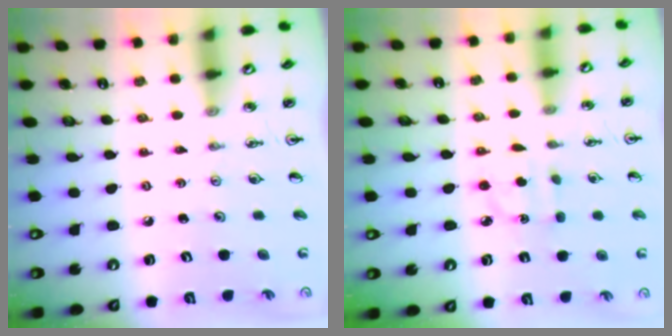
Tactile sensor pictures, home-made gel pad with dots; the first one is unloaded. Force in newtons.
{"total": 3.7, "press": 3.7, "slide": 0.6}